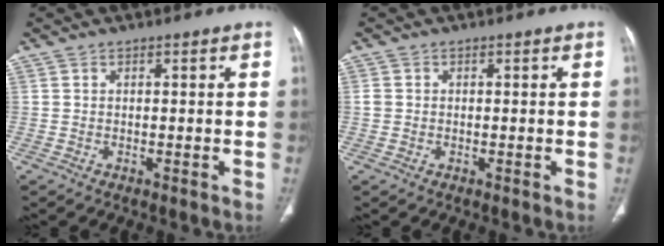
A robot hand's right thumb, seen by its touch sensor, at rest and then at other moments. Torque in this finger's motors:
{"motor_torque": [0.07, -0.12, -0.19, 0.03, -0.02]}